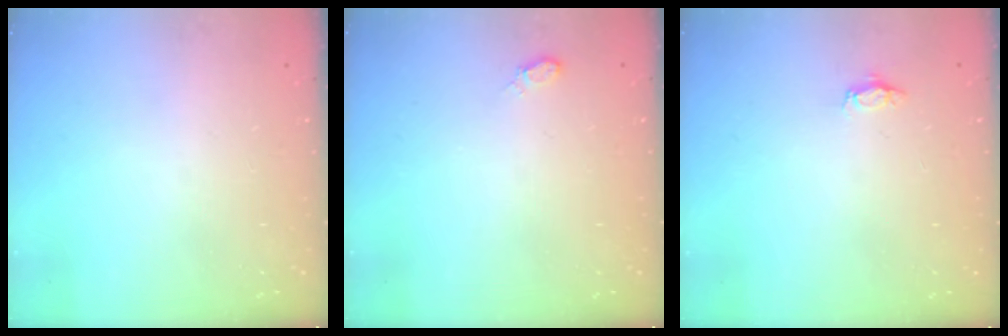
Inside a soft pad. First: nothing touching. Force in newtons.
{"total": 10.5, "press": 4.9, "slide": 9.4}
{"total": 3.2, "press": 3.2, "slide": 0.4}